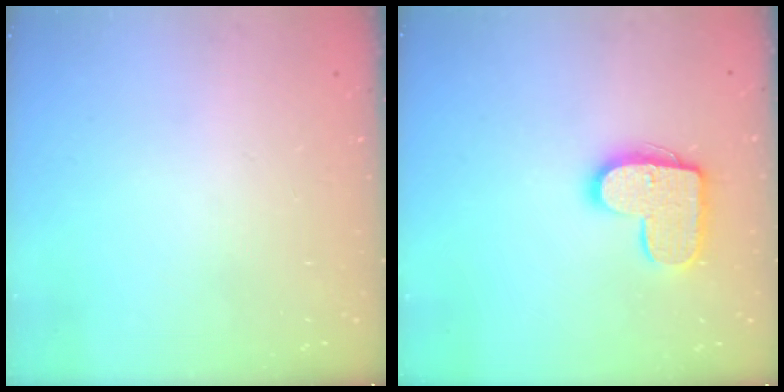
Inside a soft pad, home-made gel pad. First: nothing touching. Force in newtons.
{"total": 13.5, "press": 13.5, "slide": 0.6}